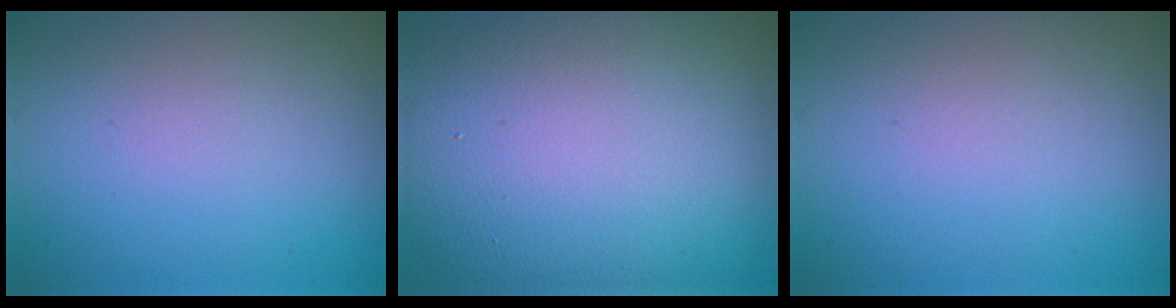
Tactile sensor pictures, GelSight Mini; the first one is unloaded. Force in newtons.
{"total": 15.6, "press": 15.6, "slide": 1.5}
{"total": 0.0}